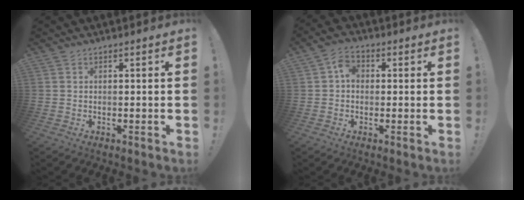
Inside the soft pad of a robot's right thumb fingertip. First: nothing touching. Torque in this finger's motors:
{"motor_torque": [0.21, 0.17, 0.64, 0.11, 0.03]}